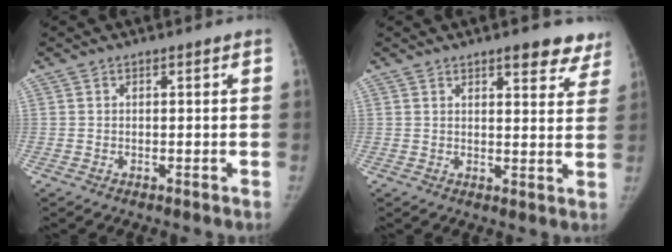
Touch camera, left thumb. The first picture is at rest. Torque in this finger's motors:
{"motor_torque": [0.26, -0.13, 0.65, -0.58, 0.15]}